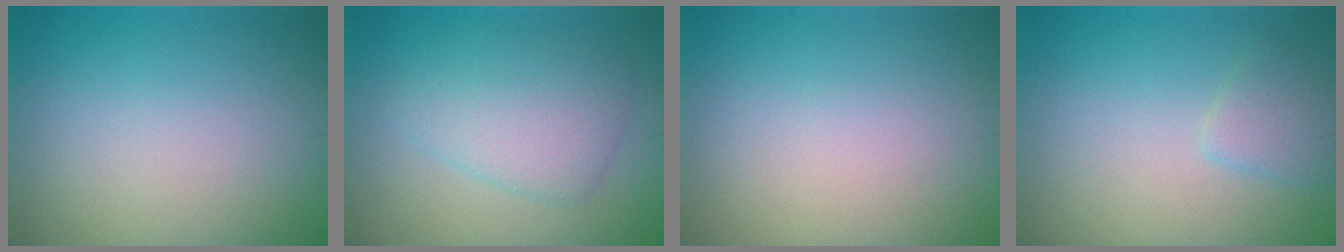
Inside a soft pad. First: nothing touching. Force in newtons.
{"total": 4.1, "press": 4.1, "slide": 0.1}
{"total": 0.0}
{"total": 1.7, "press": 1.7, "slide": 0.2}